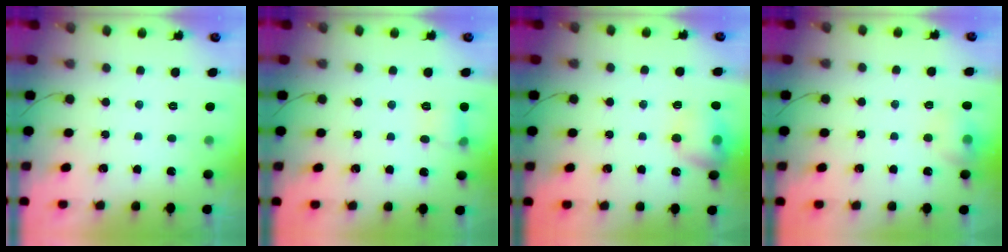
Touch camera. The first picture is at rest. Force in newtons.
{"total": 7.5, "press": 7.4, "slide": 1.3}
{"total": 12.8, "press": 12.7, "slide": 1.5}
{"total": 8.5, "press": 8.3, "slide": 1.7}